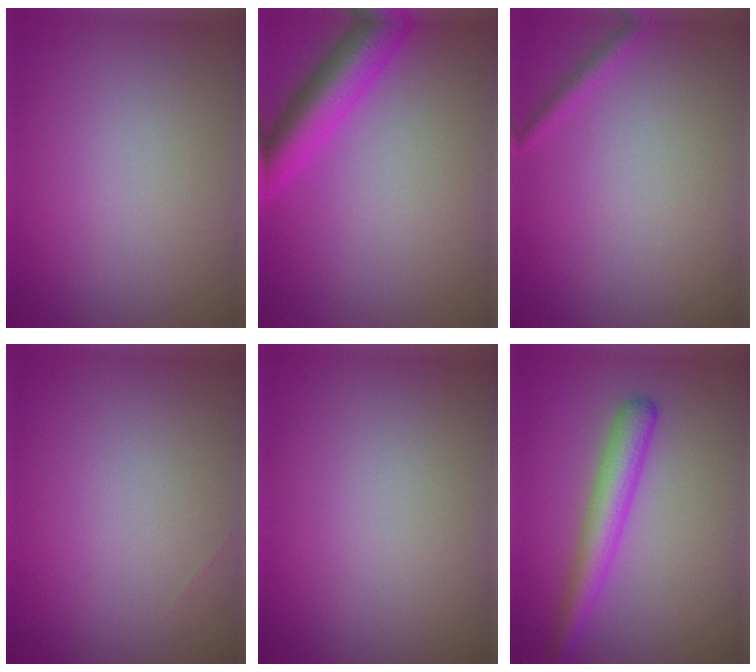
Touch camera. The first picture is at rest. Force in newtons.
{"total": 5.5, "press": 5.5, "slide": 0.3}
{"total": 1.1, "press": 1.1, "slide": 0.1}
{"total": 0.0}
{"total": 0.0}
{"total": 3.7, "press": 3.7, "slide": 0.1}